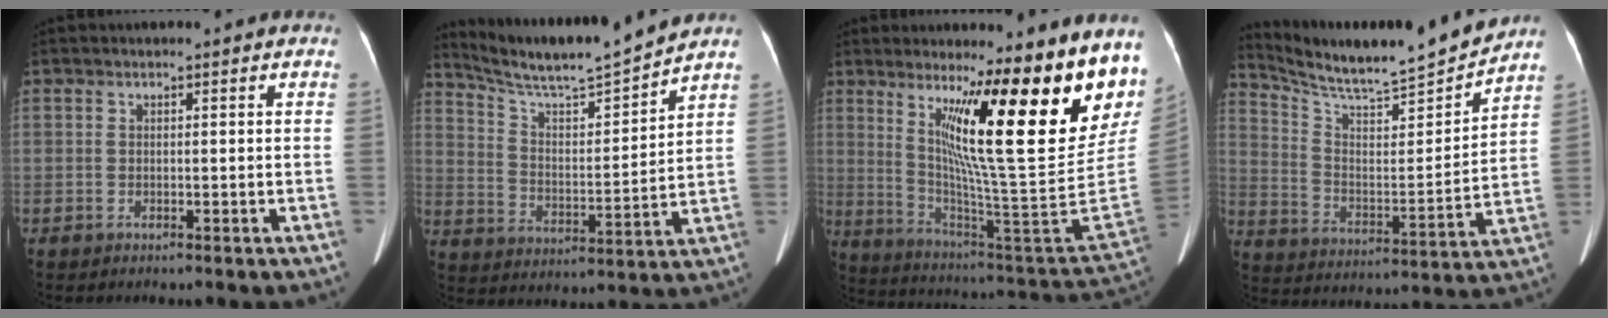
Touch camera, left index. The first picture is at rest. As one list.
[{"total": 13.3, "force": [12.6, -1.3, 4.1], "torque": [-0.084, -0.010, 0.219]}, {"total": 23.8, "force": [14.9, 0.5, 18.6], "torque": [-0.252, -0.050, 0.221]}, {"total": 17.7, "force": [16.6, -0.5, 6.2], "torque": [-0.119, -0.028, 0.266]}]